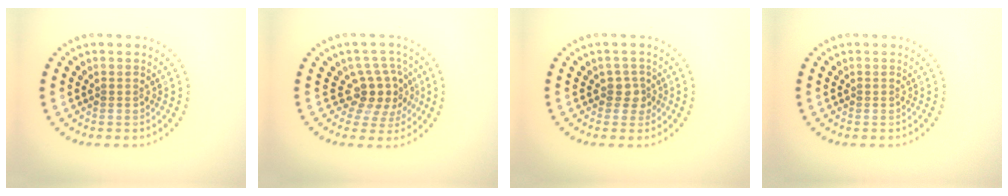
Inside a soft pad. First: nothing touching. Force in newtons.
{"total": 3.5, "press": 2.8, "slide": 2.1}
{"total": 1.7, "press": 1.4, "slide": 1.0}
{"total": 0.0}